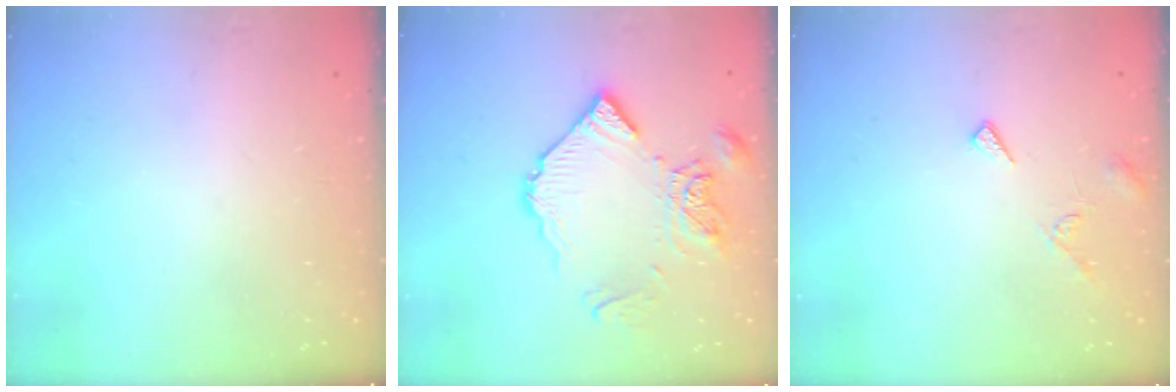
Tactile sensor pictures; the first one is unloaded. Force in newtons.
{"total": 13.0, "press": 12.9, "slide": 1.4}
{"total": 6.1, "press": 6.1, "slide": 0.4}